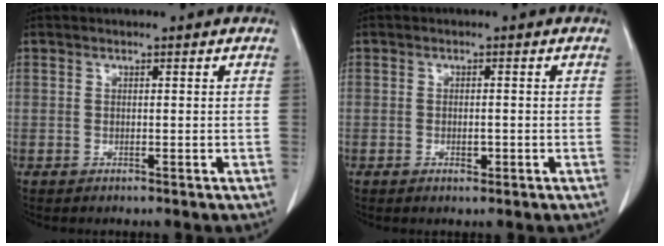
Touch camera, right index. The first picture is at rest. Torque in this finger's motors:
{"motor_torque": [-0.05, 0.00, -0.02, 0.01]}